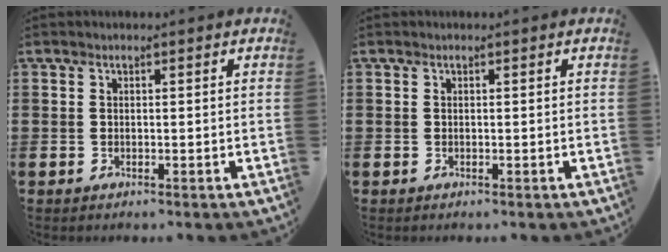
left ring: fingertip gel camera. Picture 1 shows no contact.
{"total": 0.0}